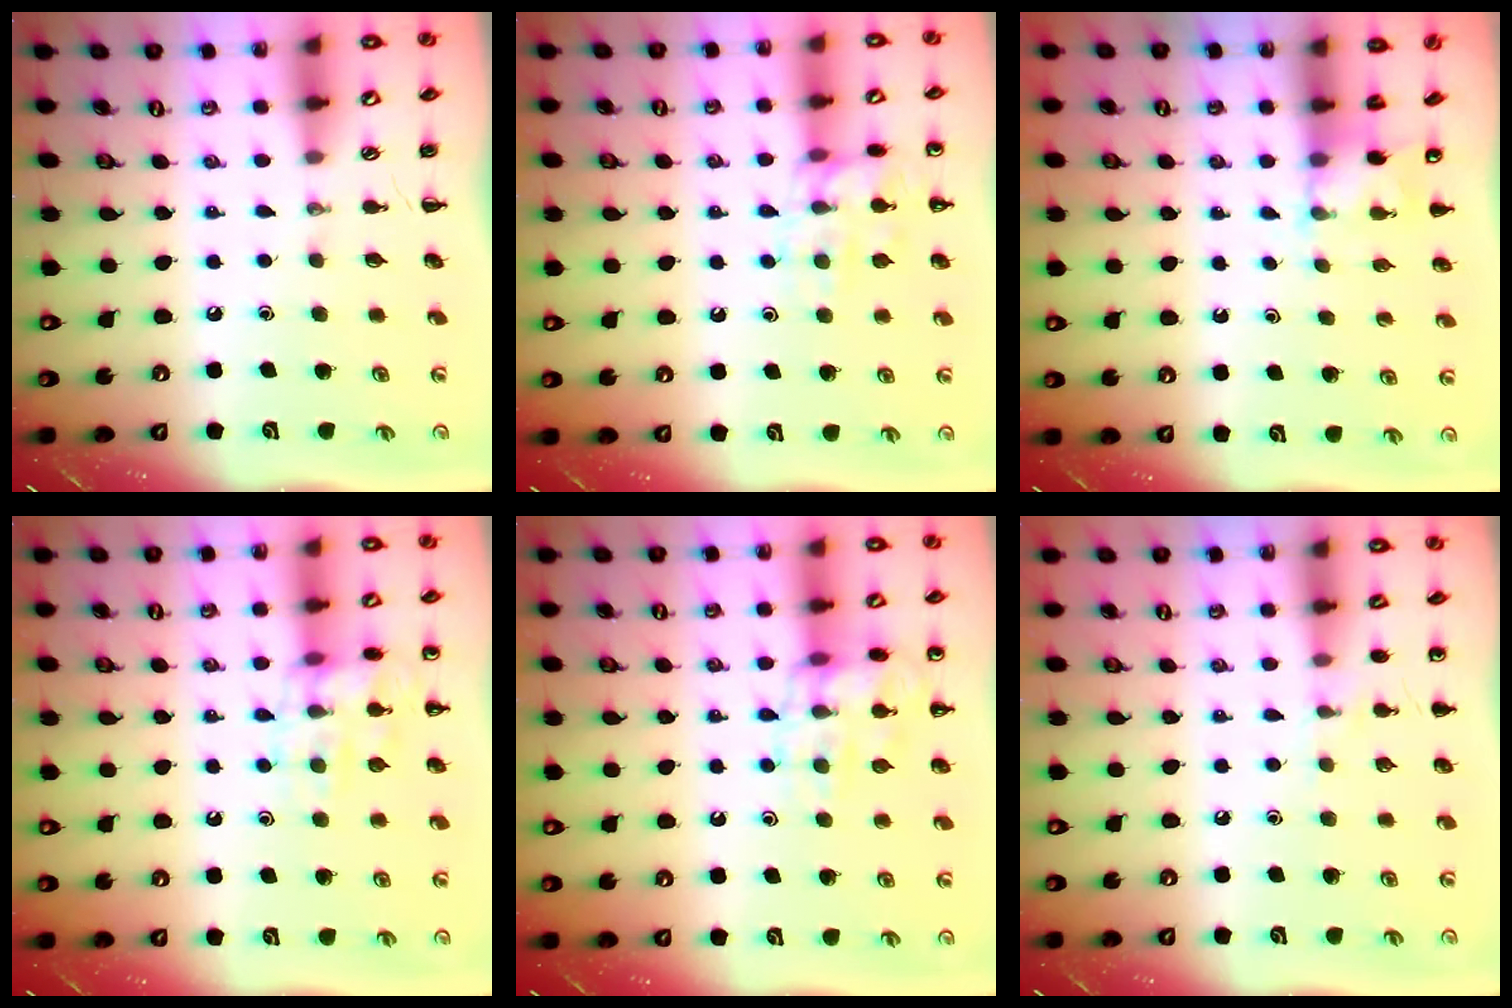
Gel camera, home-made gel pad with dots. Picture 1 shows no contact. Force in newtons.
{"total": 12.8, "press": 12.8, "slide": 1.0}
{"total": 4.4, "press": 4.2, "slide": 1.3}
{"total": 12.0, "press": 12.0, "slide": 0.6}
{"total": 12.4, "press": 12.4, "slide": 0.8}
{"total": 4.6, "press": 4.4, "slide": 1.5}